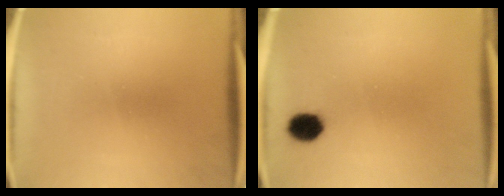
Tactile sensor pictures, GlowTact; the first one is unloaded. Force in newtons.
{"total": 4.9}